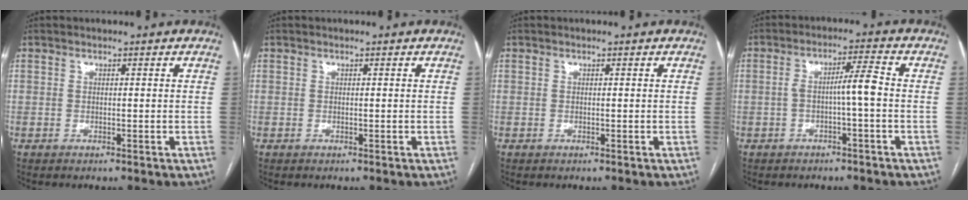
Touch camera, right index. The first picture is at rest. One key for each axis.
{"total": 0.0}
{"total": 0.0}
{"total": 4.5, "fx": -1.0, "fy": -0.2, "fz": 4.3, "tx": -0.073, "ty": 0.017, "tz": -0.014}